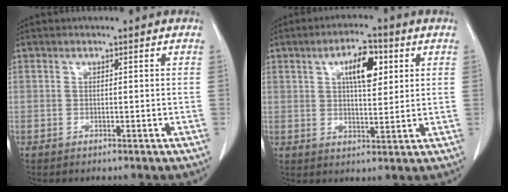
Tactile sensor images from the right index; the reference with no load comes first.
{"total": 7.4, "force": [2.7, 2.7, 6.3], "torque": [-0.105, 0.010, 0.044]}